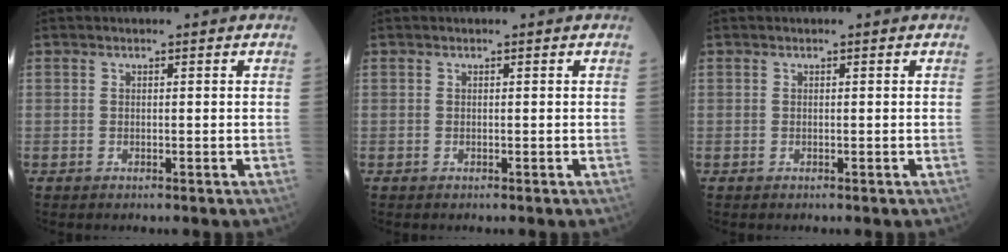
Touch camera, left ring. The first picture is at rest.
{"total": 0.0}
{"total": 0.0}